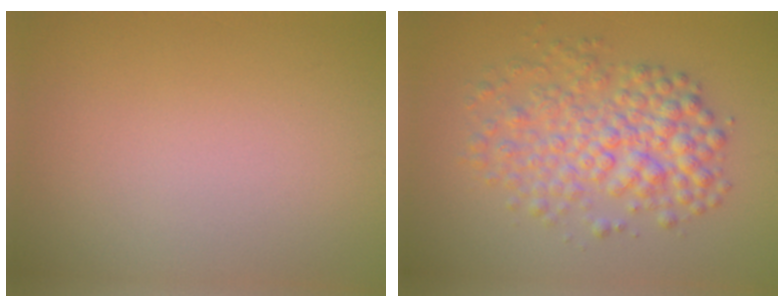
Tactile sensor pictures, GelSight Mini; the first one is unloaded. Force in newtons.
{"total": 5.6, "press": 5.6, "slide": 0.1}